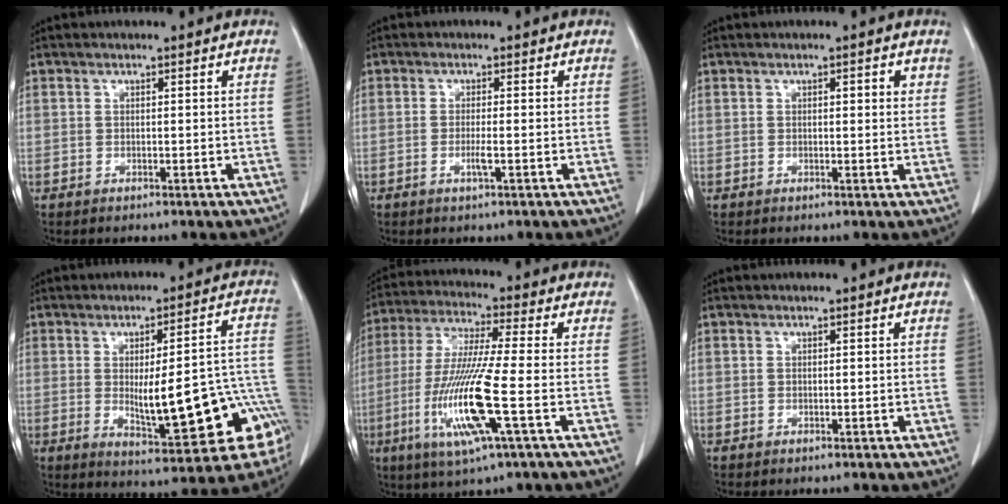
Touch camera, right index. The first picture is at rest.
{"total": 1.9, "force": [-0.7, 0.0, 1.8], "torque": [-0.037, -0.003, -0.012]}
{"total": 1.9, "force": [0.9, 0.6, 1.6], "torque": [-0.019, 0.001, 0.008]}
{"total": 18.7, "force": [-4.6, 4.4, 17.6], "torque": [-0.152, 0.028, -0.039]}
{"total": 14.1, "force": [-4.0, 0.1, 13.5], "torque": [-0.285, -0.019, -0.081]}
{"total": 0.0}